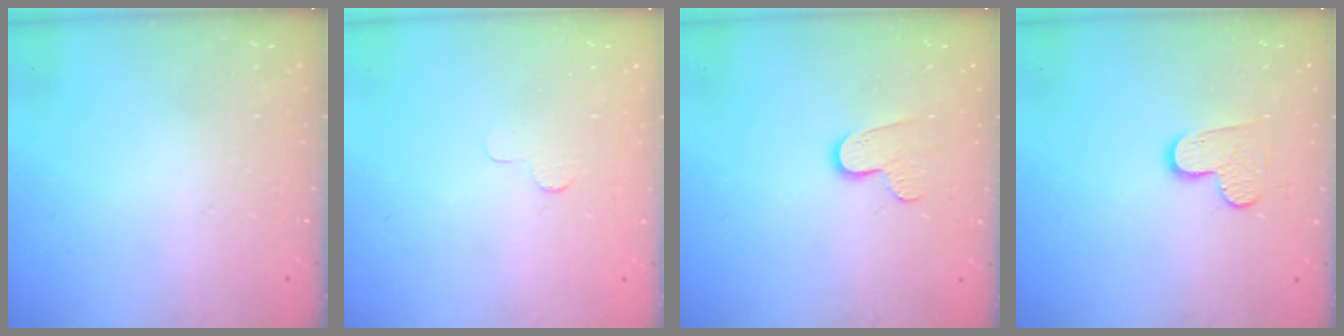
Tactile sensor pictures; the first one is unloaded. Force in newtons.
{"total": 2.5, "press": 2.5, "slide": 0.2}
{"total": 6.9, "press": 6.9, "slide": 0.2}
{"total": 6.3, "press": 6.3, "slide": 0.1}